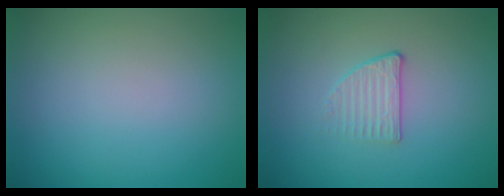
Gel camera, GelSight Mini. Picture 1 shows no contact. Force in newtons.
{"total": 1.6, "press": 1.1, "slide": 1.1}